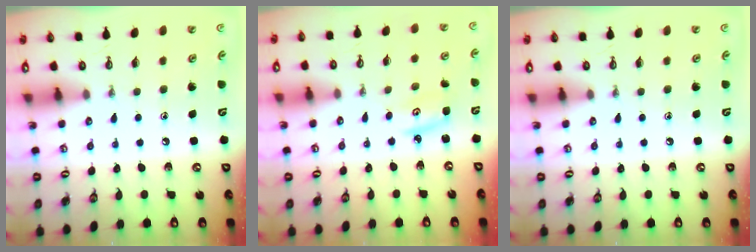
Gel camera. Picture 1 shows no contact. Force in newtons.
{"total": 2.8, "press": 2.8, "slide": 0.3}
{"total": 0.0}